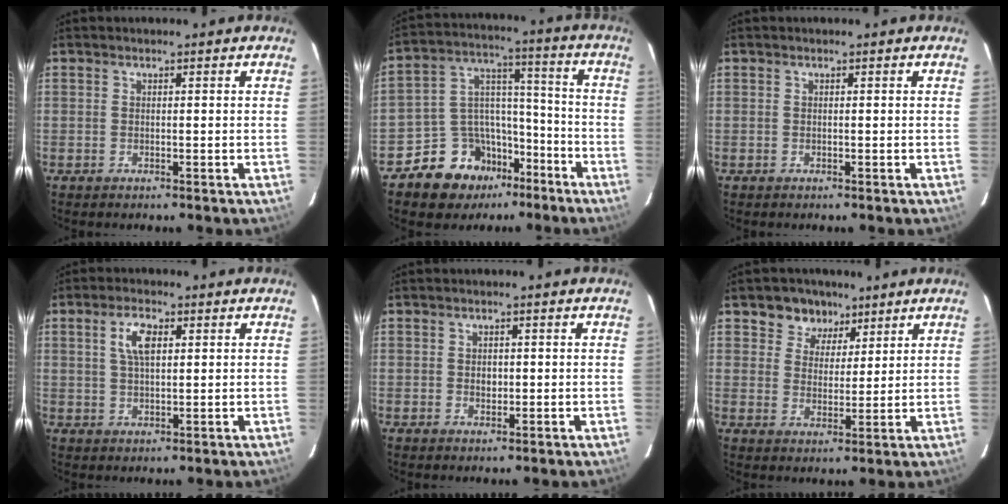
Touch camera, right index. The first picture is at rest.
{"total": 13.5, "force": [-9.3, 9.2, 3.3], "torque": [-0.077, 0.065, -0.145]}
{"total": 0.0}
{"total": 5.0, "force": [1.7, 2.2, 4.1], "torque": [-0.078, 0.008, 0.032]}
{"total": 1.5, "force": [0.1, 1.2, 0.9], "torque": [-0.014, 0.003, 0.001]}
{"total": 6.6, "force": [4.2, 4.9, 1.3], "torque": [-0.019, 0.010, 0.068]}